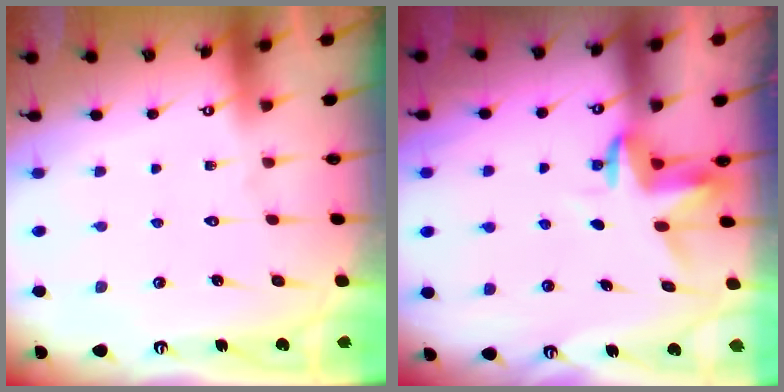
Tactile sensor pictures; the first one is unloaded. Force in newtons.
{"total": 3.5, "press": 3.4, "slide": 0.2}